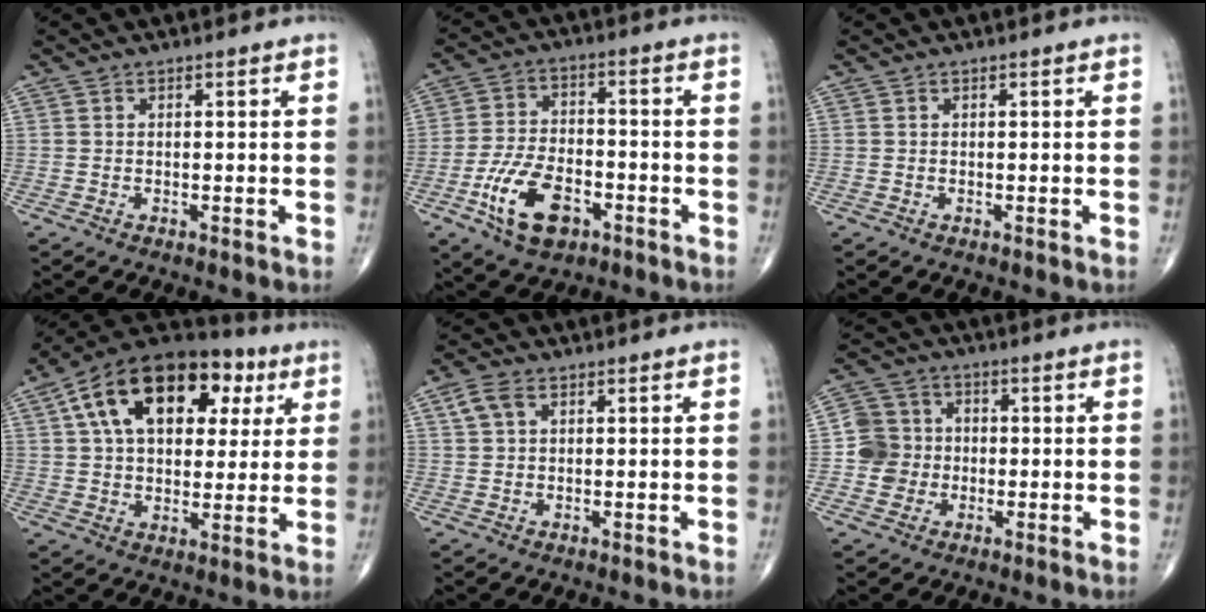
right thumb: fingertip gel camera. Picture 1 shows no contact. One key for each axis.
{"total": 12.3, "fx": -5.4, "fy": 6.8, "fz": 8.8, "tx": -0.156, "ty": 0.019, "tz": -0.096}
{"total": 0.0}
{"total": 23.1, "fx": 8.1, "fy": 13.8, "fz": 16.6, "tx": -0.248, "ty": 0.021, "tz": 0.123}
{"total": 3.5, "fx": 1.4, "fy": 2.1, "fz": 2.4, "tx": -0.051, "ty": 0.011, "tz": 0.031}
{"total": 7.3, "fx": -0.8, "fy": 7.0, "fz": 1.7, "tx": -0.002, "ty": 0.019, "tz": -0.024}